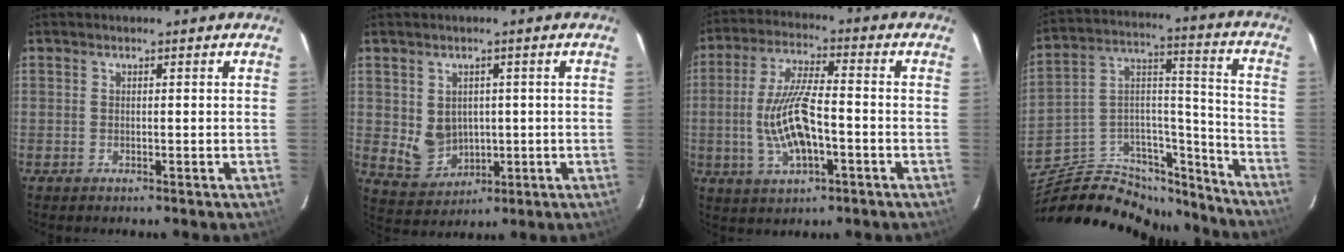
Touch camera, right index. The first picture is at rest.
{"total": 6.4, "force": [0.4, 5.7, 2.8], "torque": [-0.061, 0.000, 0.029]}
{"total": 11.8, "force": [-2.7, 3.8, 10.8], "torque": [-0.219, -0.001, -0.044]}
{"total": 27.9, "force": [-21.6, 13.3, 11.6], "torque": [-0.228, 0.069, -0.310]}